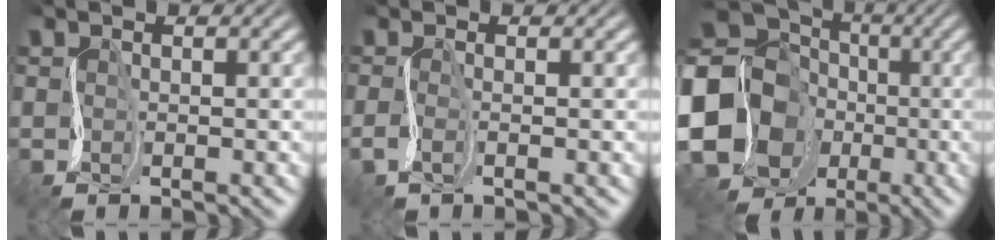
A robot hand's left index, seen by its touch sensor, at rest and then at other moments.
{"total": 1.1, "force": [-0.2, 0.2, 1.0], "torque": [-0.027, -0.004, -0.010]}
{"total": 21.4, "force": [-4.1, 19.6, 7.7], "torque": [-0.178, -0.010, -0.118]}